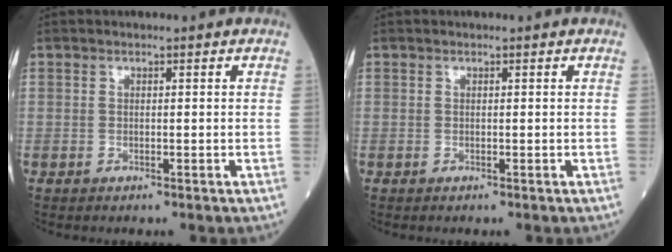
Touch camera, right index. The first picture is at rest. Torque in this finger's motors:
{"motor_torque": [0.27, 0.05, 0.00, -0.01]}